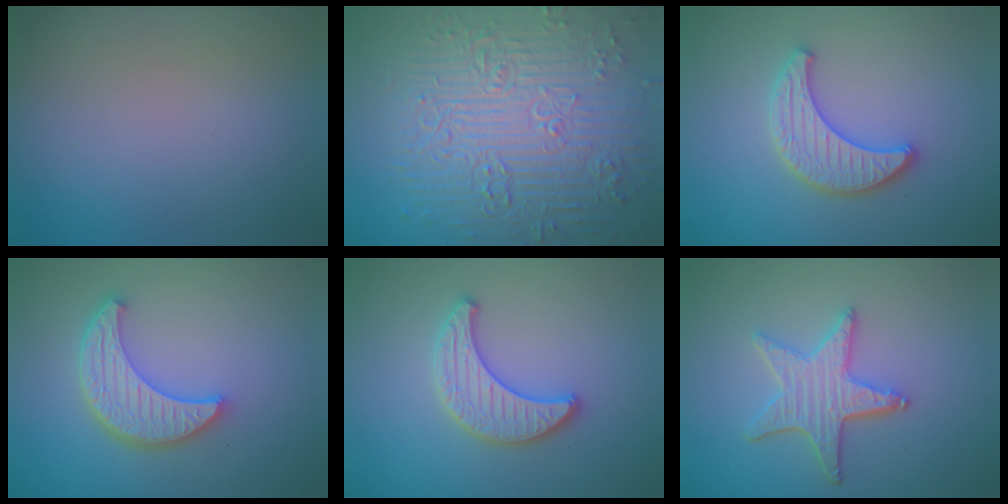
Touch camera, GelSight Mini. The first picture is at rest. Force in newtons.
{"total": 11.0, "press": 7.5, "slide": 8.0}
{"total": 3.5, "press": 3.4, "slide": 0.7}
{"total": 5.1, "press": 4.3, "slide": 2.8}
{"total": 3.3, "press": 3.2, "slide": 0.4}
{"total": 4.3, "press": 3.7, "slide": 2.3}